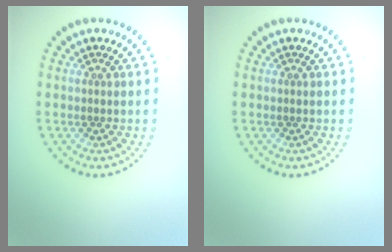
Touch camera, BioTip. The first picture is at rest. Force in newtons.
{"total": 0.0}